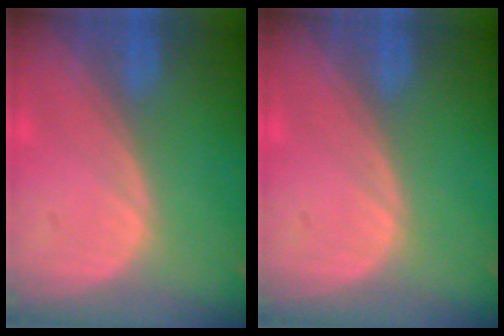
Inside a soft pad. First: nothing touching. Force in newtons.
{"total": 0.0}